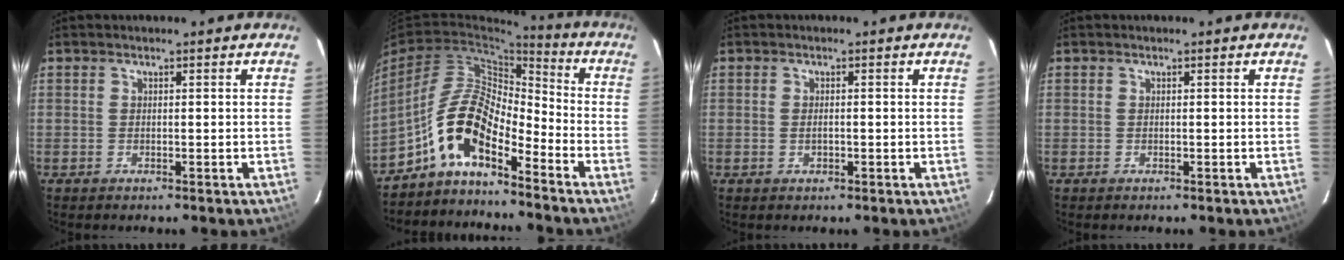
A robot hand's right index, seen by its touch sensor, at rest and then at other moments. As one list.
[{"total": 10.5, "force": [-6.7, 3.6, 7.1], "torque": [-0.142, 0.017, -0.136]}, {"total": 1.2, "force": [-0.3, 0.7, 0.9], "torque": [-0.018, 0.002, -0.005]}, {"total": 0.0}]